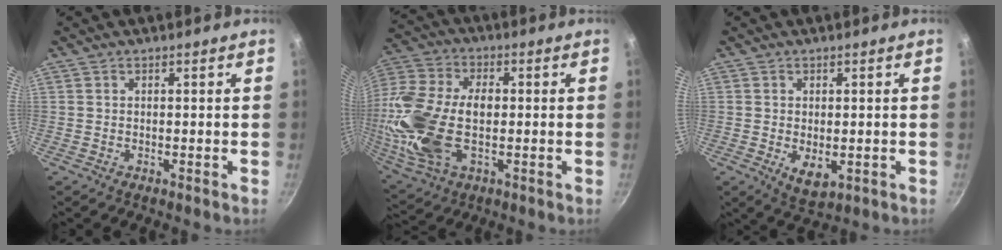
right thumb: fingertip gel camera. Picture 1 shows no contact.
{"total": 20.8, "force": [-1.1, 12.2, 16.8], "torque": [-0.354, 0.017, -0.024]}
{"total": 5.1, "force": [-0.9, 2.9, 4.1], "torque": [-0.061, -0.016, -0.005]}